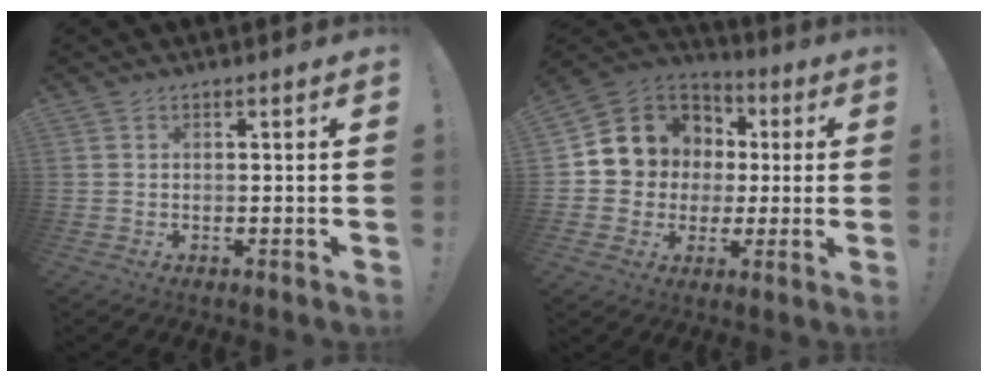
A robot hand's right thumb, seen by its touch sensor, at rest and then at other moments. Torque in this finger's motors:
{"motor_torque": [0.34, 0.00, -0.04, 0.19, 0.24]}